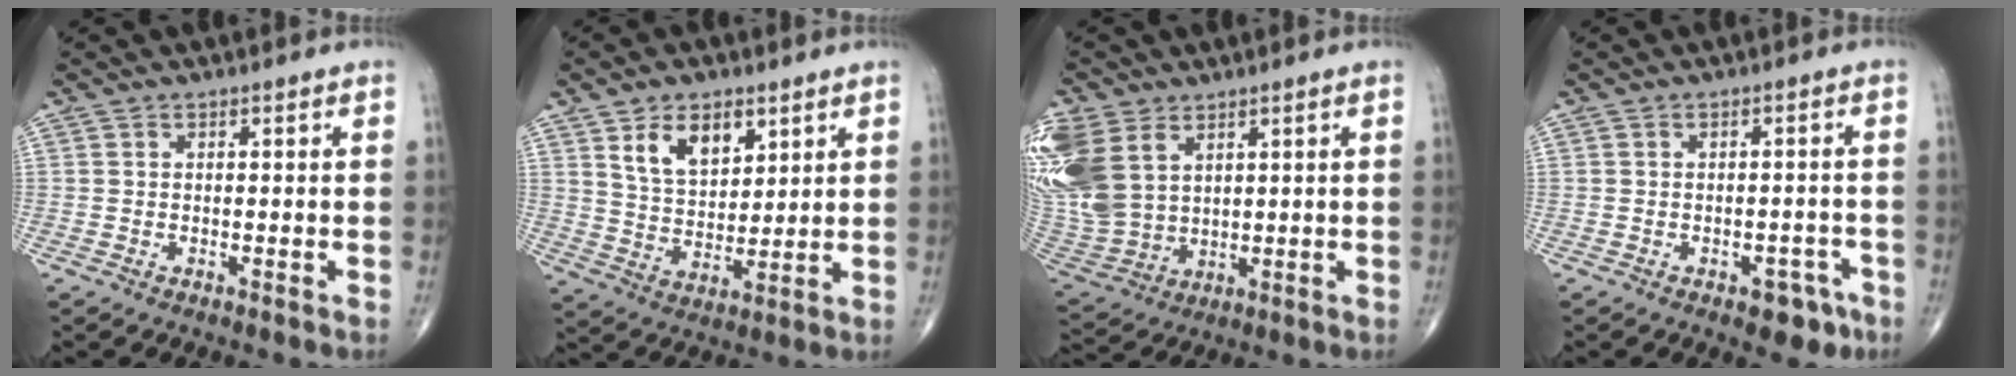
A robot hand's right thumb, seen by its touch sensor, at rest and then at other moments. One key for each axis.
{"total": 9.8, "fx": 5.0, "fy": 5.7, "fz": 6.2, "tx": -0.084, "ty": -0.030, "tz": 0.096}
{"total": 18.5, "fx": 6.8, "fy": 13.0, "fz": 11.3, "tx": -0.287, "ty": -0.005, "tz": 0.151}
{"total": 4.7, "fx": -2.7, "fy": 2.7, "fz": 2.7, "tx": -0.012, "ty": 0.020, "tz": -0.030}